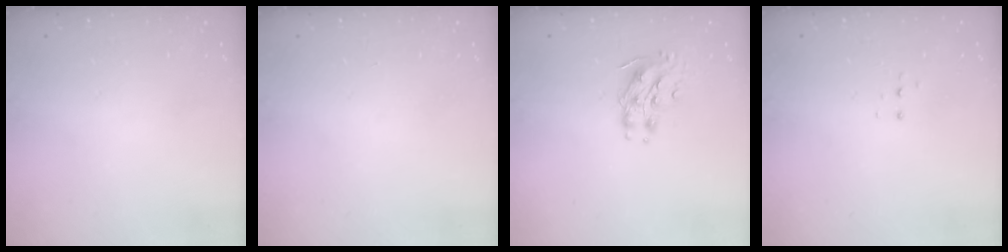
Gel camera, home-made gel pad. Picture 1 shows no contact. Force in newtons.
{"total": 0.0}
{"total": 8.9, "press": 8.9, "slide": 0.7}
{"total": 3.3, "press": 3.2, "slide": 0.6}